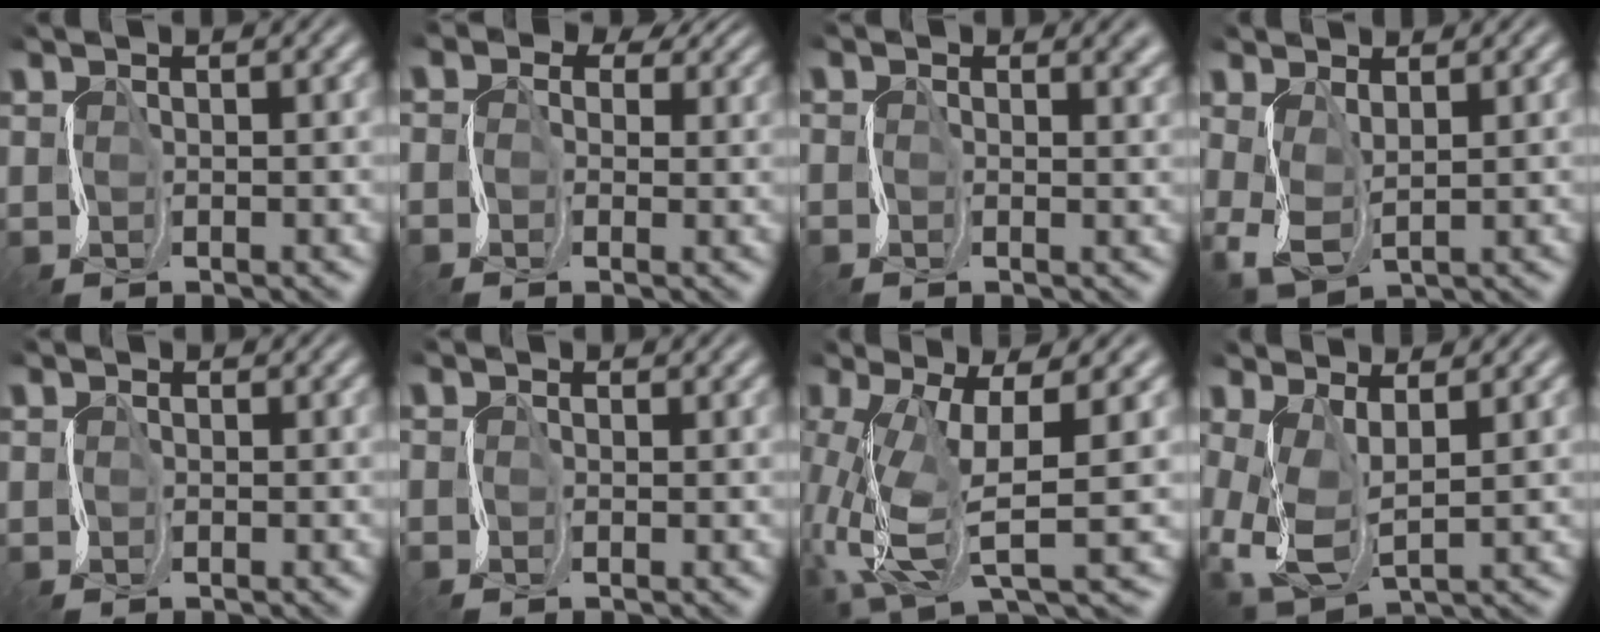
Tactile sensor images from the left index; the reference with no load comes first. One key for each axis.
{"total": 4.0, "fx": 1.0, "fy": 3.4, "fz": 1.9, "tx": -0.034, "ty": 0.009, "tz": -0.008}
{"total": 1.1, "fx": -0.2, "fy": 0.8, "fz": 0.6, "tx": -0.002, "ty": 0.005, "tz": -0.006}
{"total": 2.1, "fx": 0.0, "fy": 1.1, "fz": 1.8, "tx": -0.069, "ty": -0.006, "tz": 0.008}
{"total": 1.5, "fx": -0.9, "fy": -0.3, "fz": -1.2, "tx": 0.016, "ty": -0.001, "tz": -0.008}
{"total": 1.3, "fx": -1.1, "fy": -0.1, "fz": -0.7, "tx": 0.008, "ty": -0.002, "tz": -0.015}
{"total": 8.5, "fx": -1.2, "fy": 2.3, "fz": 8.1, "tx": -0.189, "ty": -0.008, "tz": -0.011}
{"total": 3.9, "fx": -0.9, "fy": 1.9, "fz": 3.3, "tx": -0.097, "ty": -0.007, "tz": -0.008}